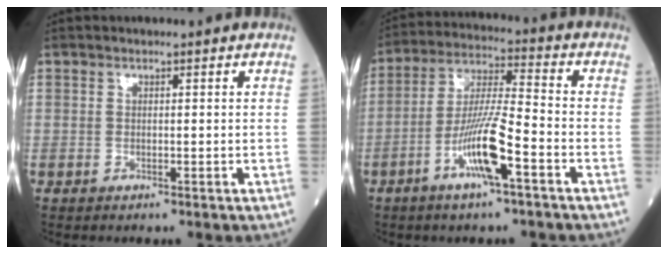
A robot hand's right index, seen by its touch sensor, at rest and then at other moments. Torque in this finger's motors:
{"motor_torque": [1.59, -0.49, 0.78, 0.21]}